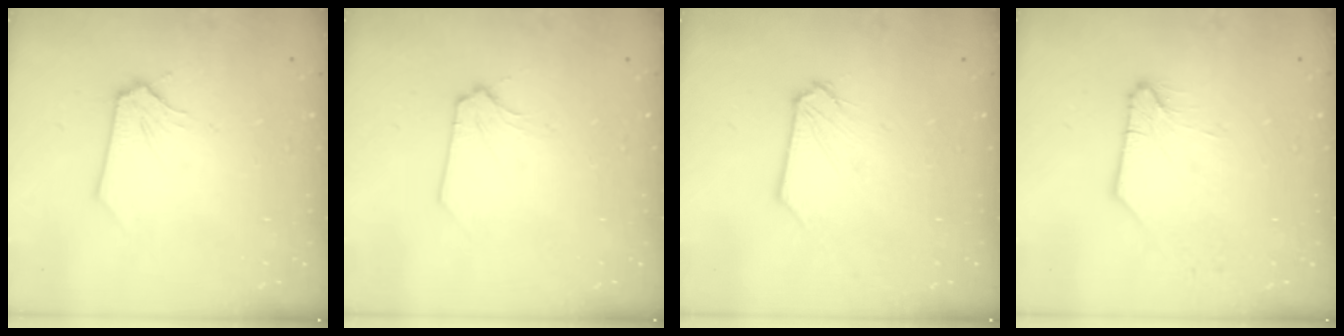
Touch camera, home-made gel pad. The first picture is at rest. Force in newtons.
{"total": 0.6, "press": 0.6, "slide": 0.1}
{"total": 0.0}
{"total": 2.8, "press": 2.8, "slide": 0.3}